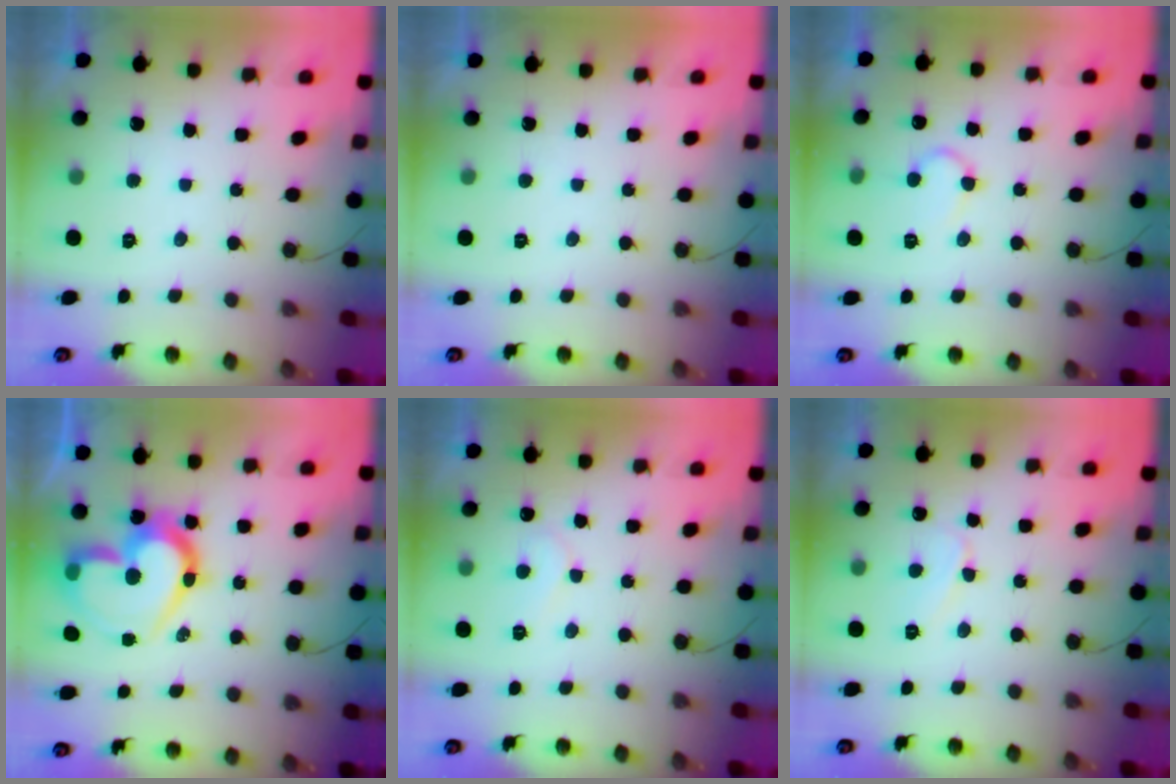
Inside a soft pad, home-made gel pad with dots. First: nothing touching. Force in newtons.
{"total": 2.0, "press": 2.0, "slide": 0.1}
{"total": 7.8, "press": 7.7, "slide": 0.7}
{"total": 18.6, "press": 18.6, "slide": 1.6}
{"total": 5.2, "press": 5.1, "slide": 0.4}
{"total": 4.9, "press": 4.8, "slide": 0.3}